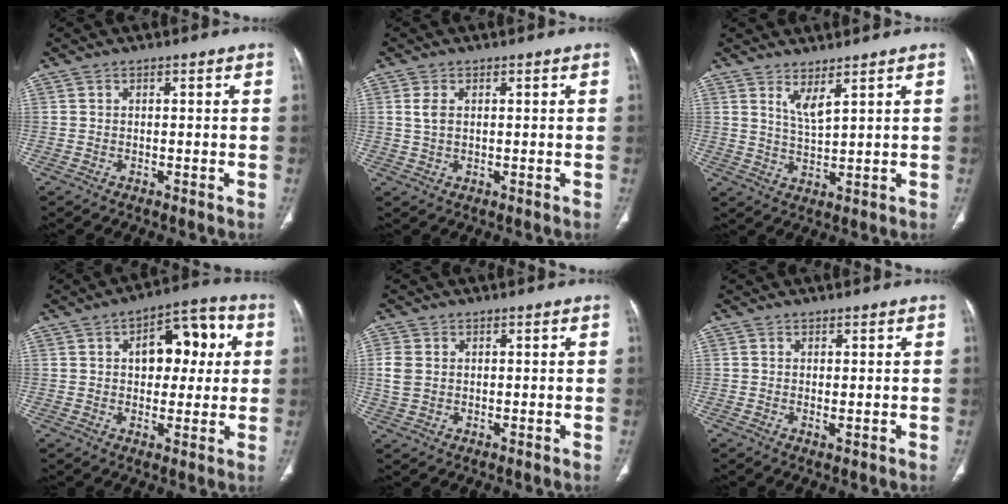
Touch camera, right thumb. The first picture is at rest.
{"total": 2.8, "force": [0.7, 1.7, 2.1], "torque": [-0.049, 0.000, 0.016]}
{"total": 3.8, "force": [2.5, 0.5, 2.8], "torque": [-0.057, -0.032, 0.056]}
{"total": 12.6, "force": [2.8, 7.5, 9.8], "torque": [-0.091, 0.021, 0.035]}
{"total": 4.2, "force": [0.6, 3.3, 2.5], "torque": [-0.057, 0.003, 0.015]}
{"total": 0.8, "force": [0.0, 0.3, 0.7], "torque": [-0.018, -0.005, 0.002]}